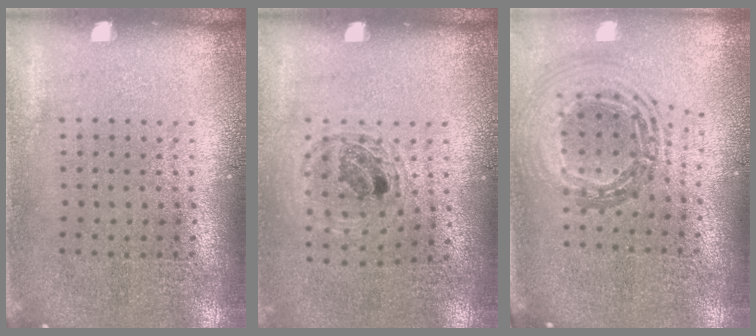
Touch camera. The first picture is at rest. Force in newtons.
{"total": 0.9, "press": 0.9, "slide": 0.2}
{"total": 1.1, "press": 1.1, "slide": 0.4}